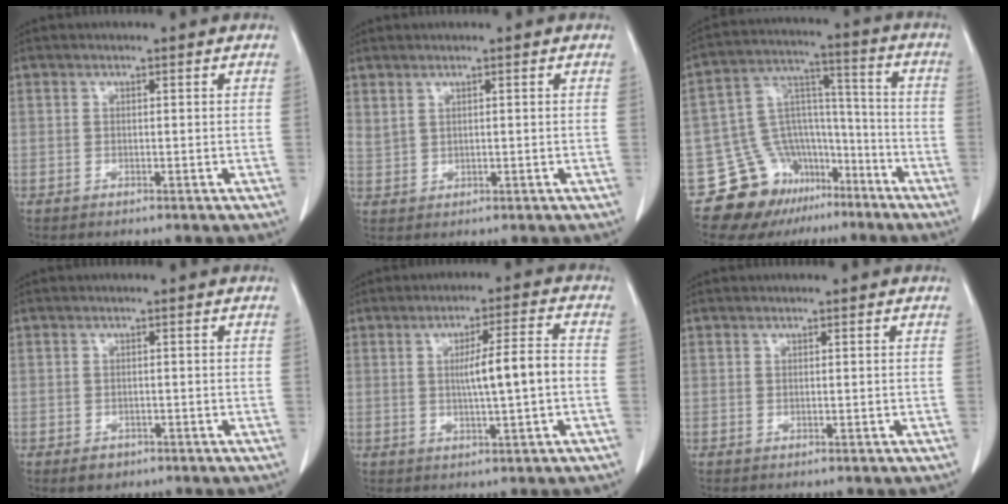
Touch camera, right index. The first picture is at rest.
{"total": 1.5, "force": [1.1, 0.6, 0.9], "torque": [-0.023, 0.003, 0.030]}
{"total": 14.7, "force": [-10.0, 10.1, 4.0], "torque": [-0.058, 0.089, -0.152]}
{"total": 2.2, "force": [-1.3, 1.6, 0.7], "torque": [-0.012, 0.002, -0.013]}
{"total": 7.2, "force": [-0.4, 0.1, 7.2], "torque": [-0.114, 0.007, -0.005]}
{"total": 0.0}